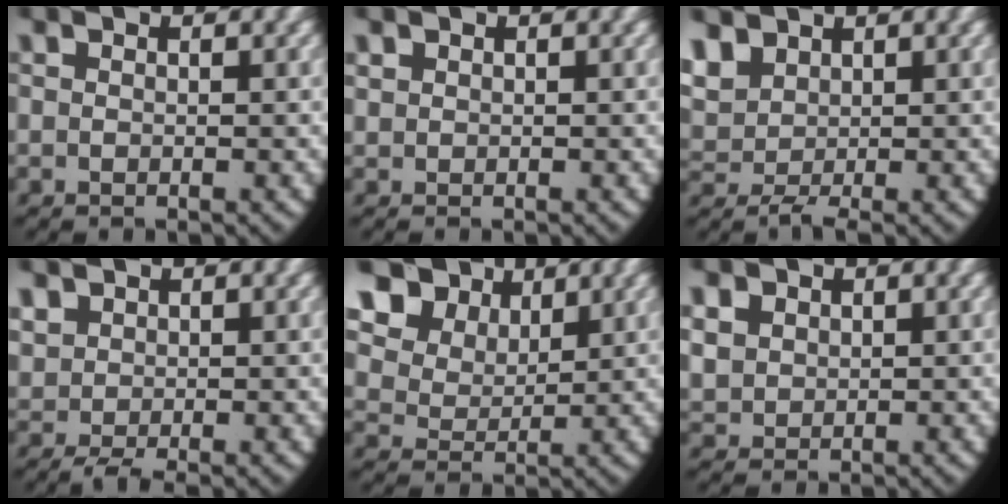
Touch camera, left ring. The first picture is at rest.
{"total": 0.9, "force": [0.4, 0.8, 0.3], "torque": [-0.020, -0.009, 0.017]}
{"total": 4.1, "force": [0.9, 3.2, 2.3], "torque": [-0.061, -0.015, 0.027]}
{"total": 2.7, "force": [-0.1, 2.1, 1.8], "torque": [-0.042, -0.016, 0.012]}
{"total": 10.5, "force": [5.1, 7.6, 5.0], "torque": [-0.108, 0.015, 0.072]}
{"total": 3.2, "force": [1.1, 2.7, 1.3], "torque": [-0.042, -0.009, 0.033]}